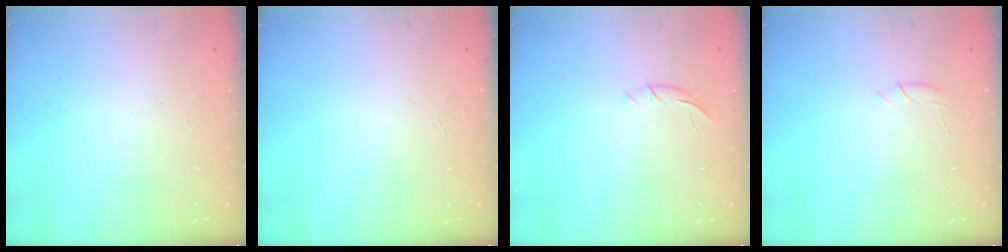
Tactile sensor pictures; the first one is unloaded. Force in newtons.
{"total": 0.0}
{"total": 6.3, "press": 6.2, "slide": 1.0}
{"total": 5.3, "press": 5.2, "slide": 1.2}